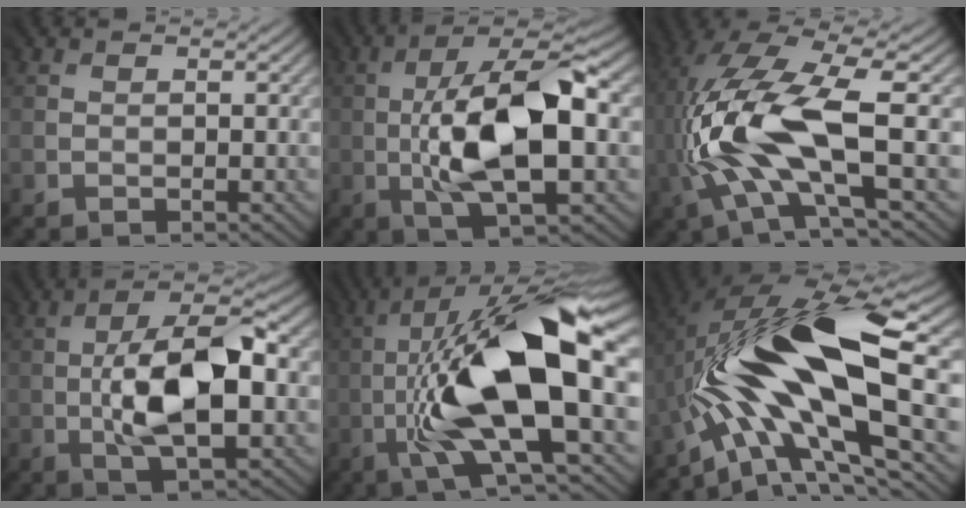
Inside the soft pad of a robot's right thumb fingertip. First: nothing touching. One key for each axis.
{"total": 11.6, "fx": -0.8, "fy": 4.3, "fz": 10.8, "tx": -0.207, "ty": 0.008, "tz": -0.014}
{"total": 13.6, "fx": -1.0, "fy": 4.9, "fz": 12.6, "tx": -0.285, "ty": 0.011, "tz": -0.016}
{"total": 10.2, "fx": -1.0, "fy": 4.1, "fz": 9.2, "tx": -0.171, "ty": 0.003, "tz": -0.014}
{"total": 15.1, "fx": -1.6, "fy": 4.5, "fz": 14.3, "tx": -0.268, "ty": 0.030, "tz": -0.032}
{"total": 16.5, "fx": -0.8, "fy": 6.2, "fz": 15.3, "tx": -0.279, "ty": 0.023, "tz": -0.017}